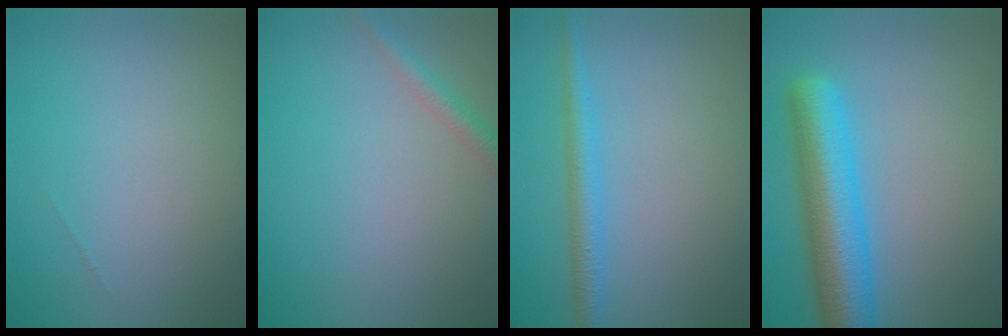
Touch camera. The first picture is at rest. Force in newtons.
{"total": 1.7, "press": 1.7, "slide": 0.1}
{"total": 2.4, "press": 2.4, "slide": 0.1}
{"total": 7.5, "press": 7.5, "slide": 0.3}